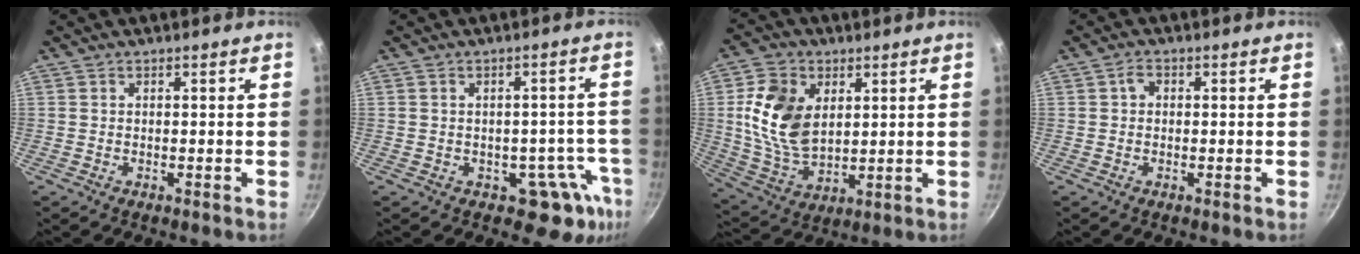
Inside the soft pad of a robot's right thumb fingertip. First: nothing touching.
{"total": 8.3, "force": [-3.8, 6.0, 4.4], "torque": [0.020, 0.048, -0.030]}
{"total": 14.1, "force": [3.1, 9.5, 10.0], "torque": [-0.173, -0.019, 0.068]}
{"total": 1.7, "force": [0.2, 1.3, 1.1], "torque": [-0.017, 0.006, -0.001]}